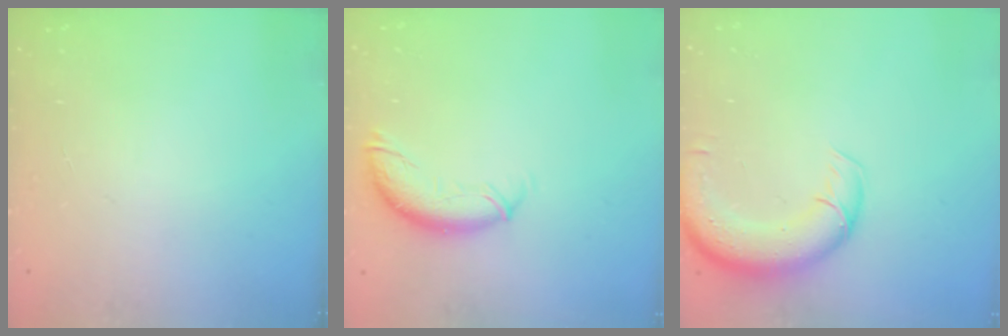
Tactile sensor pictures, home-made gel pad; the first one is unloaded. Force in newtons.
{"total": 10.4, "press": 10.3, "slide": 0.7}
{"total": 10.9, "press": 10.6, "slide": 2.7}